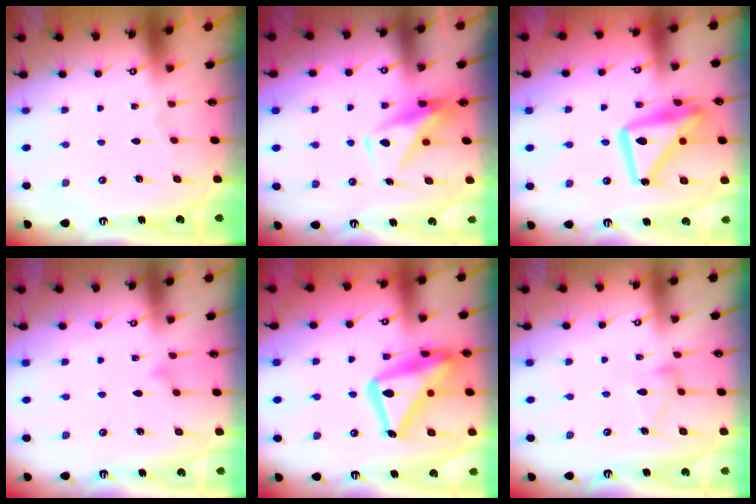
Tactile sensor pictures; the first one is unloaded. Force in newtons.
{"total": 8.8, "press": 8.7, "slide": 0.9}
{"total": 18.2, "press": 18.1, "slide": 1.6}
{"total": 8.4, "press": 8.4, "slide": 0.5}
{"total": 22.3, "press": 22.2, "slide": 1.8}
{"total": 7.9, "press": 7.9, "slide": 0.5}